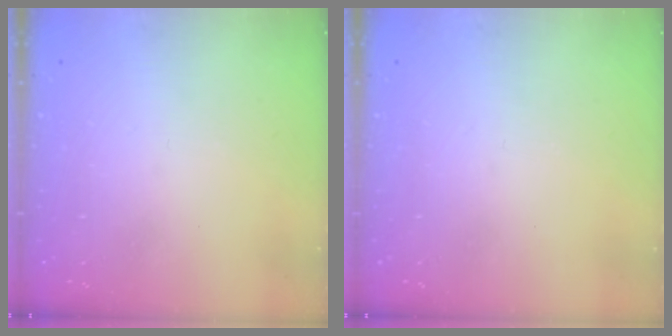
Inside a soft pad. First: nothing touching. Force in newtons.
{"total": 0.0}